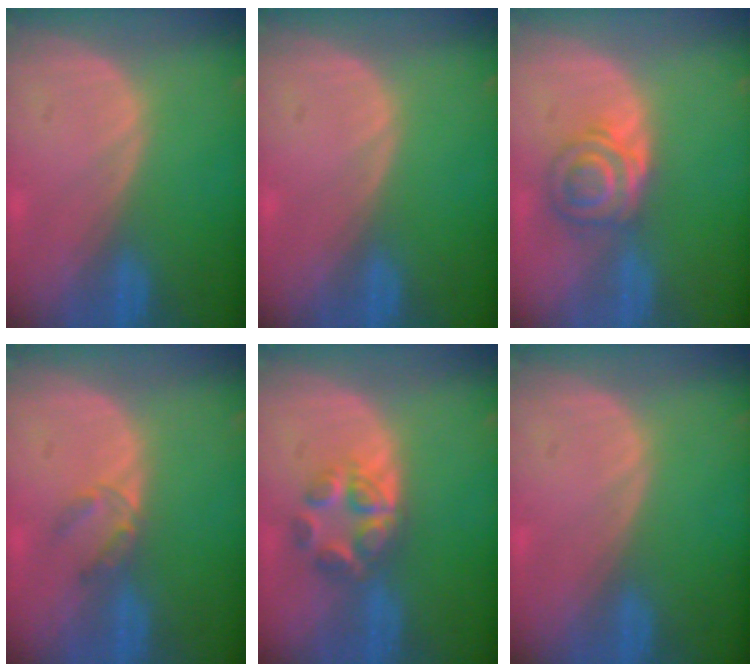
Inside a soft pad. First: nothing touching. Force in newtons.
{"total": 0.0}
{"total": 5.7, "press": 5.4, "slide": 2.0}
{"total": 2.7, "press": 2.5, "slide": 1.0}
{"total": 5.7, "press": 5.3, "slide": 2.1}
{"total": 0.0}